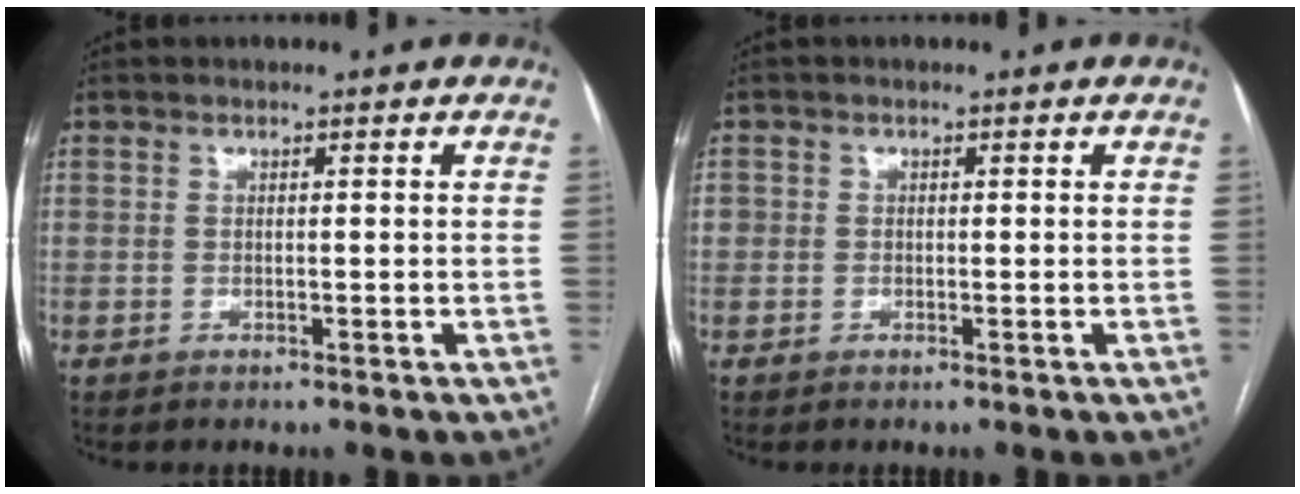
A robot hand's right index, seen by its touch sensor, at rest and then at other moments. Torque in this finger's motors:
{"motor_torque": [0.01, -0.01, 0.03, 0.01]}